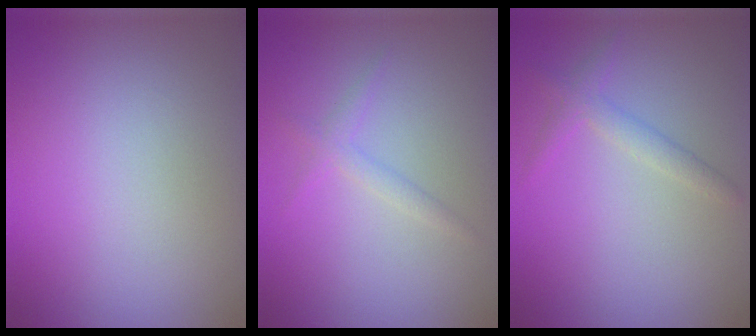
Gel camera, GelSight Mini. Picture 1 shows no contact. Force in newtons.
{"total": 1.4, "press": 1.4, "slide": 0.1}
{"total": 1.7, "press": 1.7, "slide": 0.1}